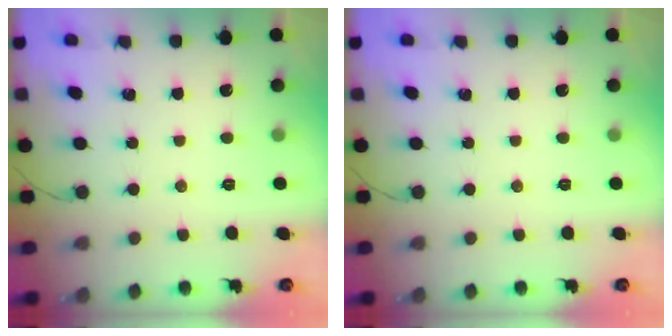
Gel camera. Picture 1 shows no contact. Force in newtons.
{"total": 0.0}